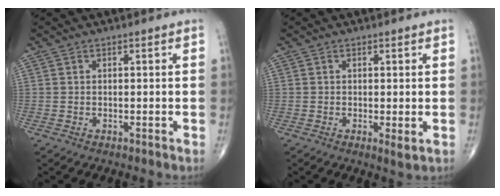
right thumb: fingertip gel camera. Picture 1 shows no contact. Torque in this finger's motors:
{"motor_torque": [-0.33, 0.06, -0.26, -0.20, 0.00]}